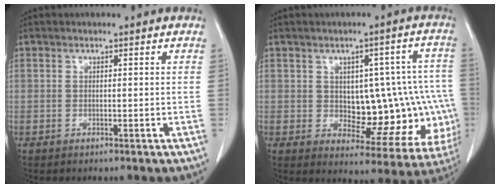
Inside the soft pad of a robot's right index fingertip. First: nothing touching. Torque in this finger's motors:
{"motor_torque": [0.31, 0.09, 0.17, 0.01]}